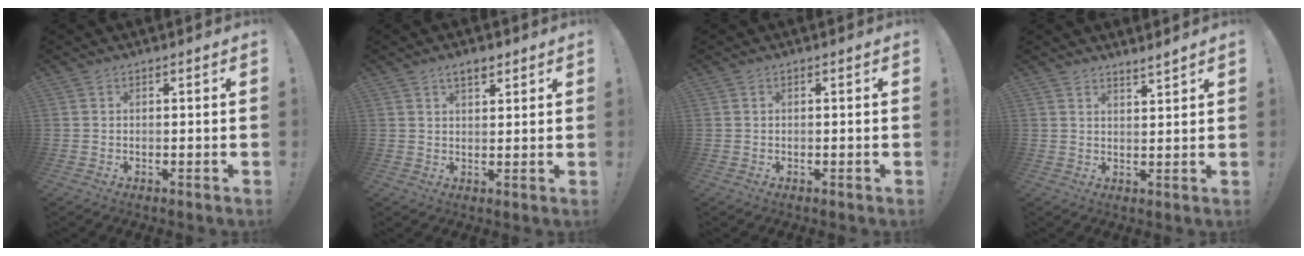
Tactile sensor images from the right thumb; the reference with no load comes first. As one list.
[{"total": 3.9, "force": [2.7, 1.8, 2.2], "torque": [-0.027, -0.014, 0.046]}, {"total": 0.0}, {"total": 3.2, "force": [3.1, 0.0, 0.9], "torque": [-0.009, -0.027, 0.052]}]